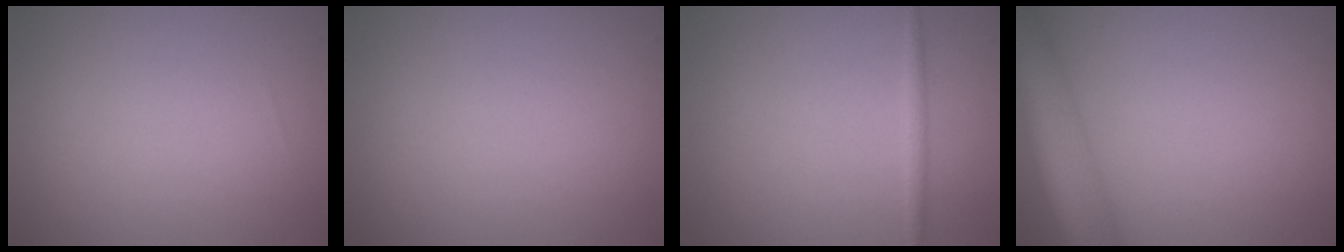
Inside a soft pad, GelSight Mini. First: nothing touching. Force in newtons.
{"total": 0.0}
{"total": 1.1, "press": 1.1, "slide": 0.1}
{"total": 7.8, "press": 7.8, "slide": 0.4}